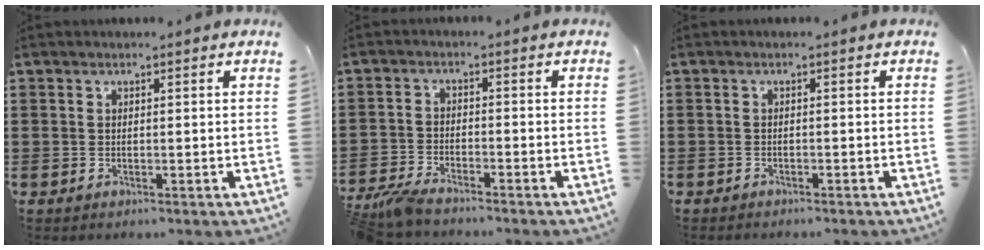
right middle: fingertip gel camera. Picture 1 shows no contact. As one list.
[{"total": 3.8, "force": [-3.6, 0.4, 1.2], "torque": [-0.043, -0.005, -0.078]}, {"total": 0.8, "force": [-0.8, 0.0, 0.0], "torque": [-0.003, 0.000, -0.017]}]